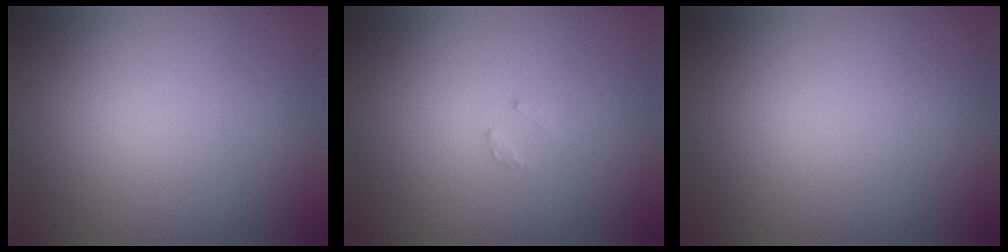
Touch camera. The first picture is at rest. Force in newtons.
{"total": 0.8, "press": 0.7, "slide": 0.1}
{"total": 0.0}